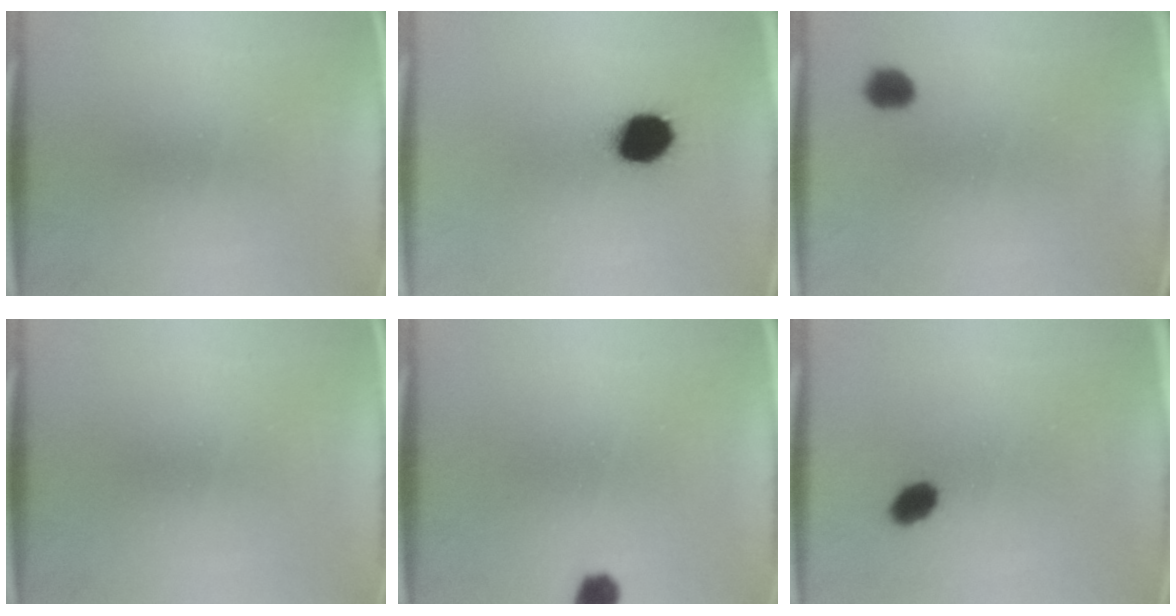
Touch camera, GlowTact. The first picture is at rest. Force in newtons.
{"total": 9.3}
{"total": 2.7}
{"total": 0.0}
{"total": 2.6}
{"total": 3.6}